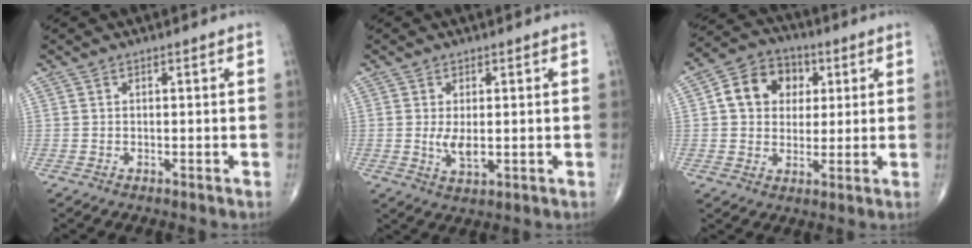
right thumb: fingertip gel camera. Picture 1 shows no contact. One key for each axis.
{"total": 4.0, "fx": 0.0, "fy": 1.8, "fz": 3.6, "tx": -0.066, "ty": -0.011, "tz": 0.005}
{"total": 11.0, "fx": 2.6, "fy": 8.9, "fz": 5.9, "tx": -0.063, "ty": 0.007, "tz": 0.034}